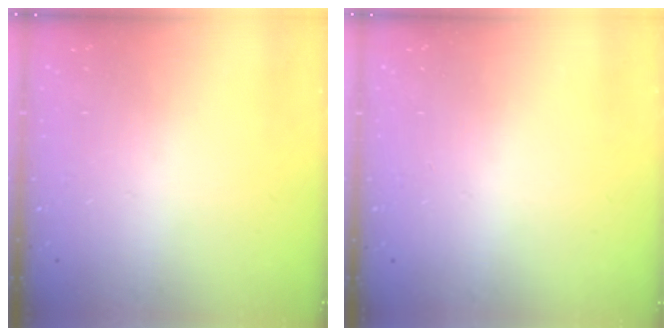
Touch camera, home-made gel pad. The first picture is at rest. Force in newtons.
{"total": 0.8, "press": 0.5, "slide": 0.6}